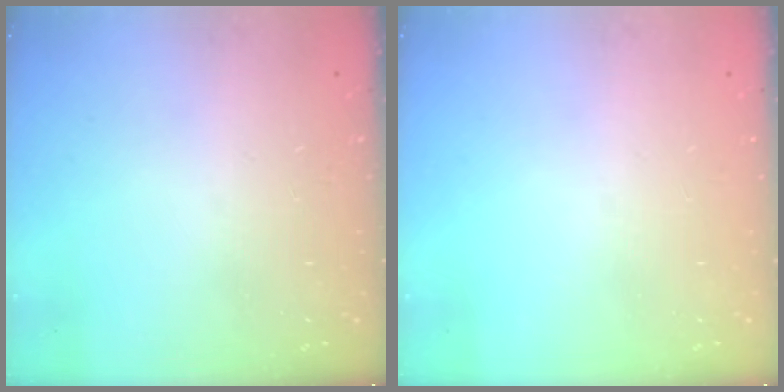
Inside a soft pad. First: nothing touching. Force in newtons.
{"total": 0.0}